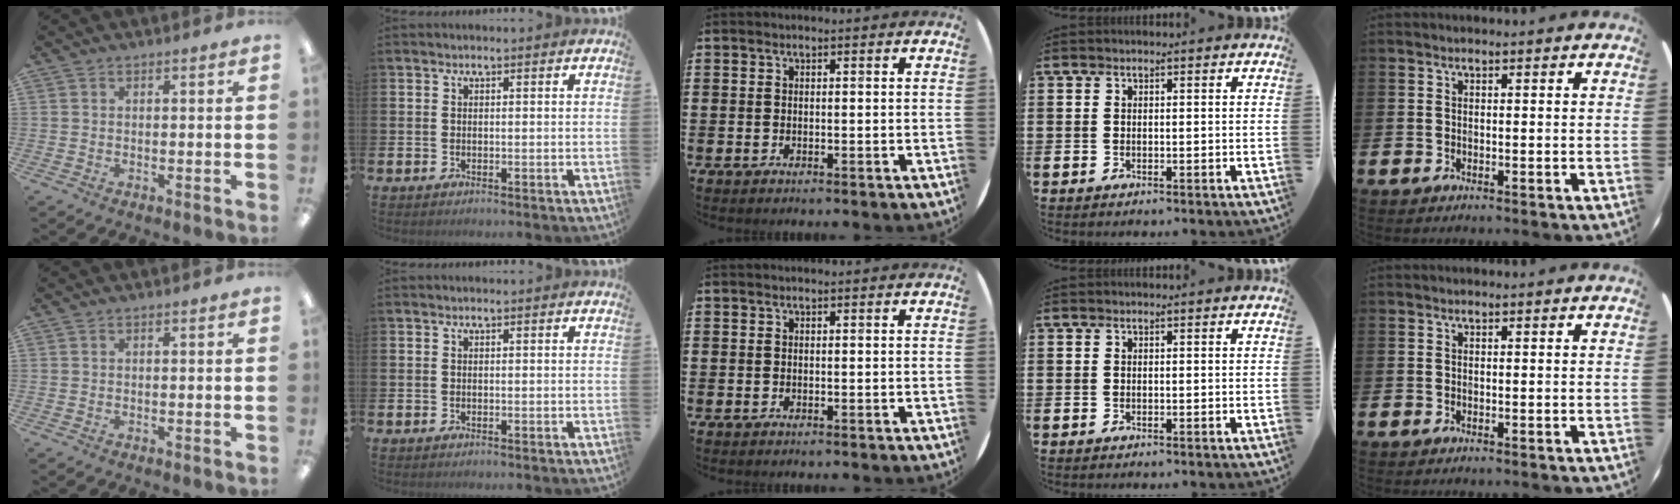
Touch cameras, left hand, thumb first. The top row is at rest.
{}